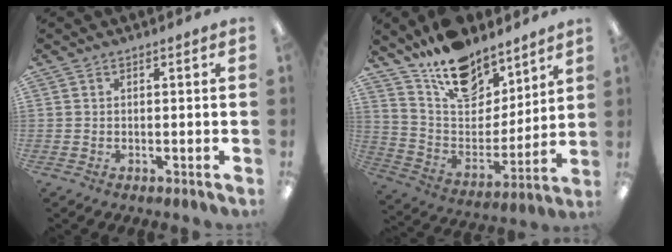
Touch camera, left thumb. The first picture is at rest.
{"total": 16.7, "force": [13.2, 8.5, 5.8], "torque": [-0.105, -0.095, 0.242]}